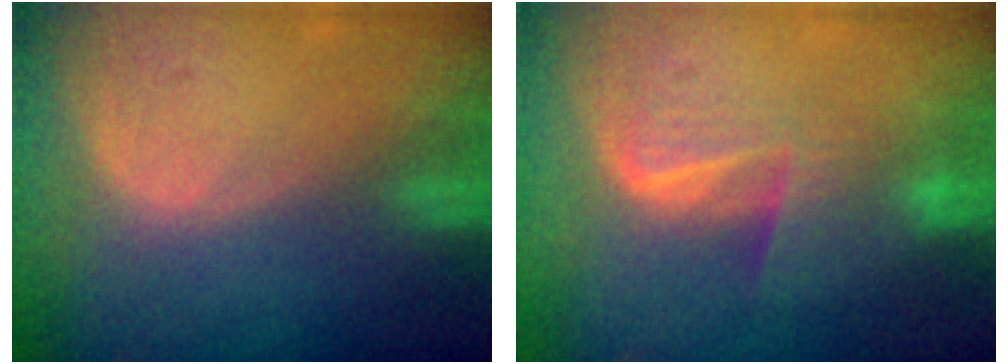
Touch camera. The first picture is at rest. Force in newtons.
{"total": 5.9, "press": 5.4, "slide": 2.3}